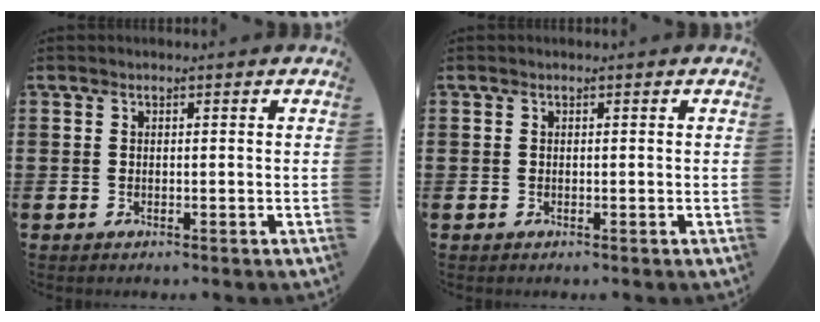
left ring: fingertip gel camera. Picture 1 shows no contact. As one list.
[{"total": 0.0}]